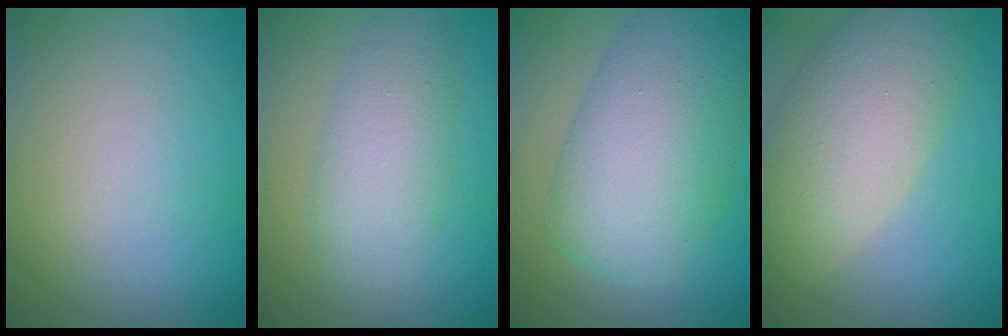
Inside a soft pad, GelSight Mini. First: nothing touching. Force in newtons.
{"total": 4.5, "press": 4.5, "slide": 0.1}
{"total": 9.8, "press": 9.8, "slide": 0.2}
{"total": 10.1, "press": 10.1, "slide": 0.2}